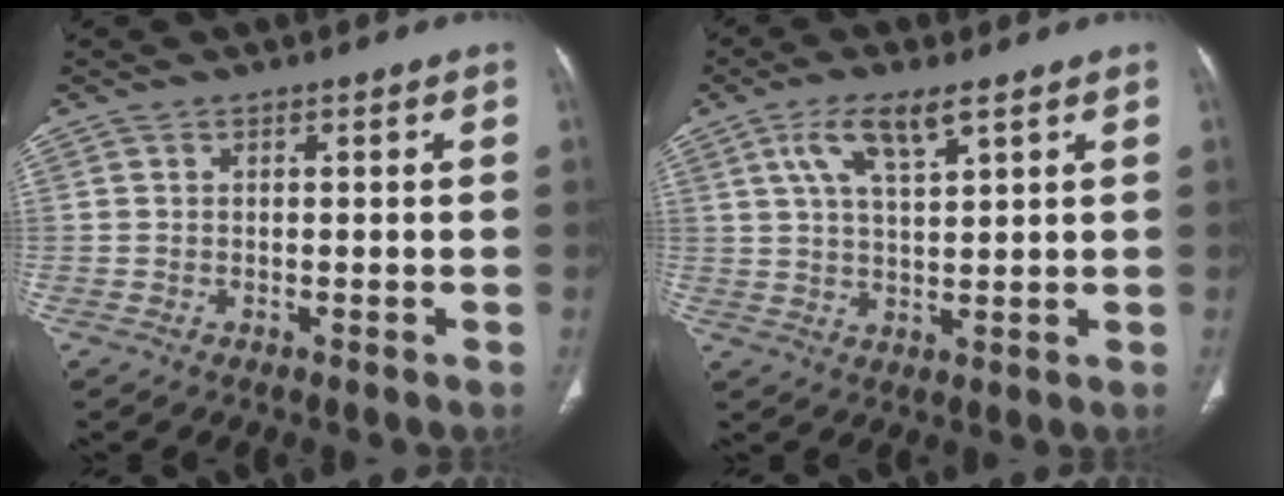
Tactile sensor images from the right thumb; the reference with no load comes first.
{"total": 7.5, "force": [3.9, 2.2, 5.9], "torque": [-0.116, -0.012, 0.078]}